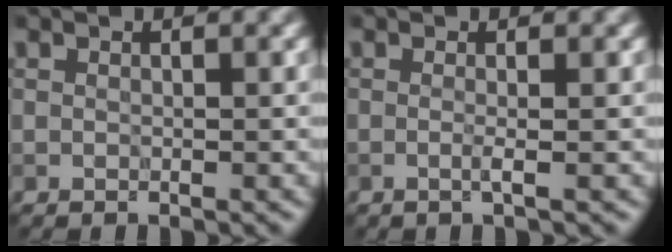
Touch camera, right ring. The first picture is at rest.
{"total": 1.1, "force": [-0.1, 0.3, 1.1], "torque": [-0.015, -0.004, -0.011]}